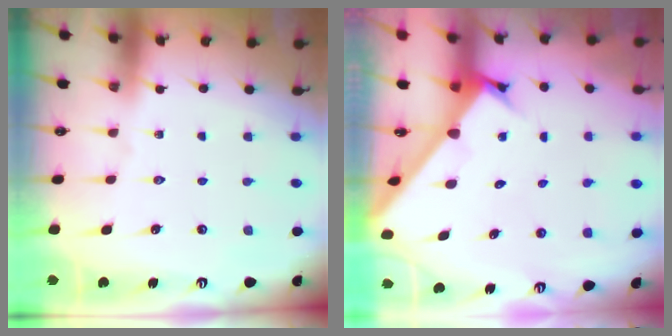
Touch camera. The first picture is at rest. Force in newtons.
{"total": 2.9, "press": 2.9, "slide": 0.2}